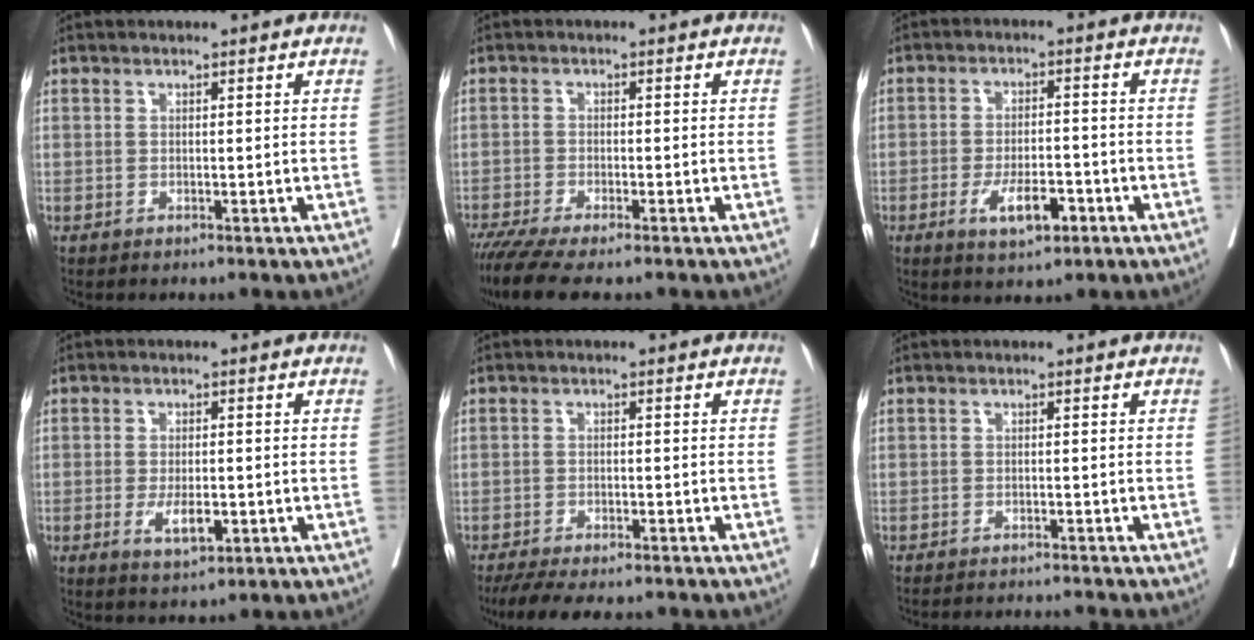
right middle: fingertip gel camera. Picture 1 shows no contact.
{"total": 7.4, "force": [-6.0, 0.5, 4.3], "torque": [-0.065, -0.016, -0.102]}
{"total": 6.4, "force": [-3.0, 2.1, 5.2], "torque": [-0.089, -0.002, -0.045]}
{"total": 4.5, "force": [-1.5, 1.6, 4.0], "torque": [-0.071, -0.004, -0.018]}
{"total": 10.8, "force": [-9.3, 2.1, 5.1], "torque": [-0.071, -0.011, -0.134]}
{"total": 7.5, "force": [-7.3, -0.5, 1.7], "torque": [-0.011, -0.006, -0.097]}